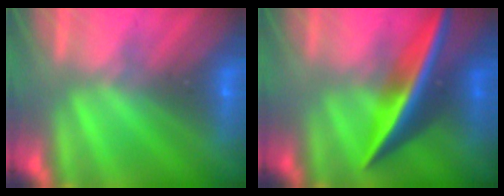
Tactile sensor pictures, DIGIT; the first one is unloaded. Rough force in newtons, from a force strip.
{"total": 2.7}